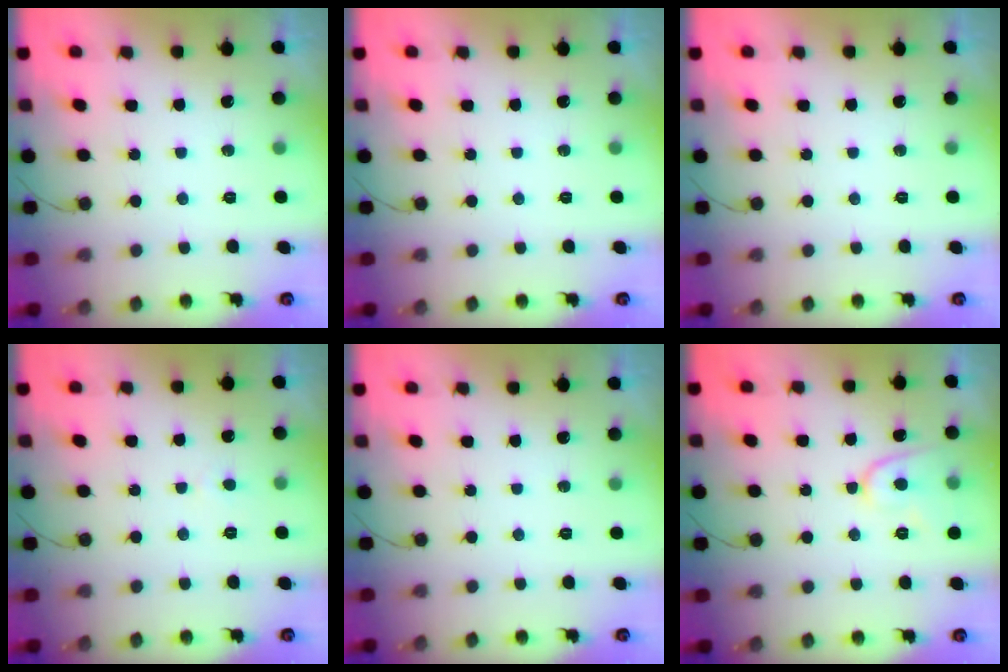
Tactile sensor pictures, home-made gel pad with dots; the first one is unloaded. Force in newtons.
{"total": 0.0}
{"total": 0.0}
{"total": 2.0, "press": 2.0, "slide": 0.2}
{"total": 0.0}
{"total": 8.2, "press": 8.1, "slide": 0.9}